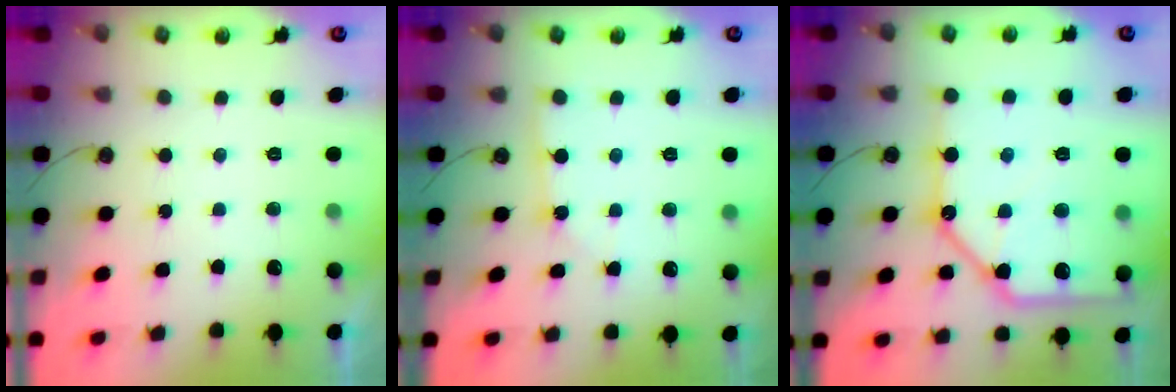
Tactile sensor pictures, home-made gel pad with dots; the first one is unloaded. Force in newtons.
{"total": 2.8, "press": 2.8, "slide": 0.3}
{"total": 20.6, "press": 20.4, "slide": 2.5}